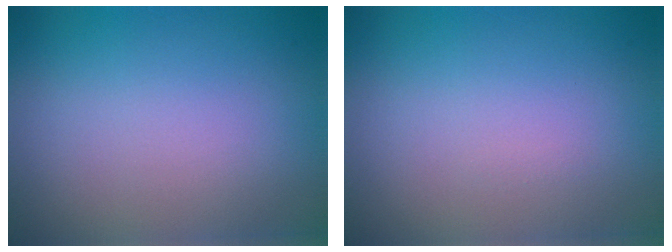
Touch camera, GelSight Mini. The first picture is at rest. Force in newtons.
{"total": 0.0}